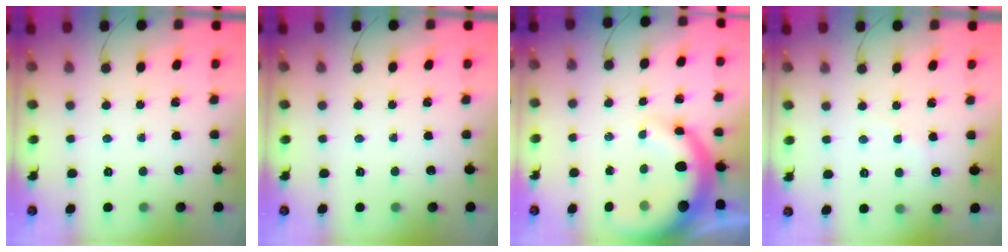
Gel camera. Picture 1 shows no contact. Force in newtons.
{"total": 0.0}
{"total": 8.8, "press": 8.6, "slide": 2.1}
{"total": 5.5, "press": 5.4, "slide": 0.9}